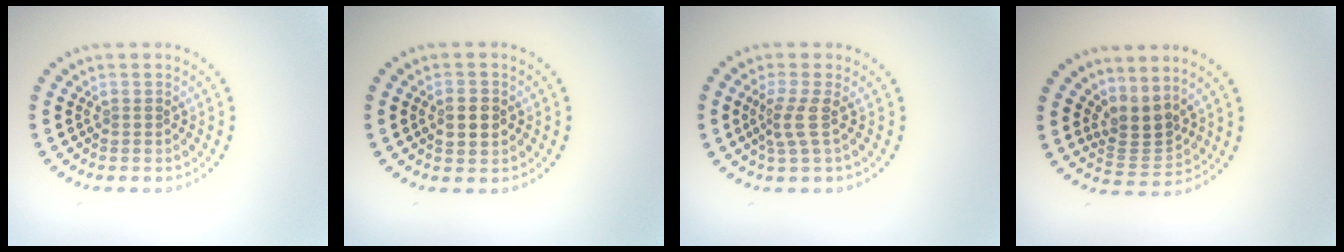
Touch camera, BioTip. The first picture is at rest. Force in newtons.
{"total": 2.8, "press": 2.8, "slide": 0.1}
{"total": 2.4, "press": 1.6, "slide": 1.8}
{"total": 2.8, "press": 2.0, "slide": 1.9}